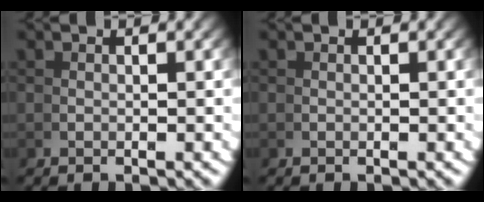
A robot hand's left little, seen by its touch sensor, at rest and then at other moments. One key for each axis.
{"total": 0.0}